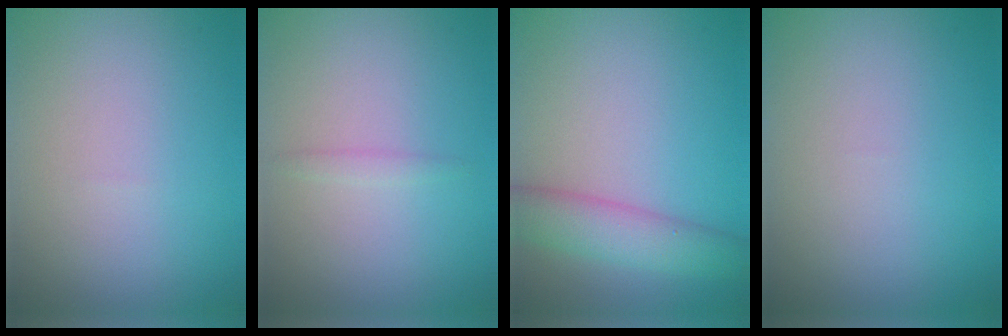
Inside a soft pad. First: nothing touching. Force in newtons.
{"total": 0.8, "press": 0.8, "slide": 0.0}
{"total": 4.5, "press": 4.5, "slide": 0.1}
{"total": 0.0}